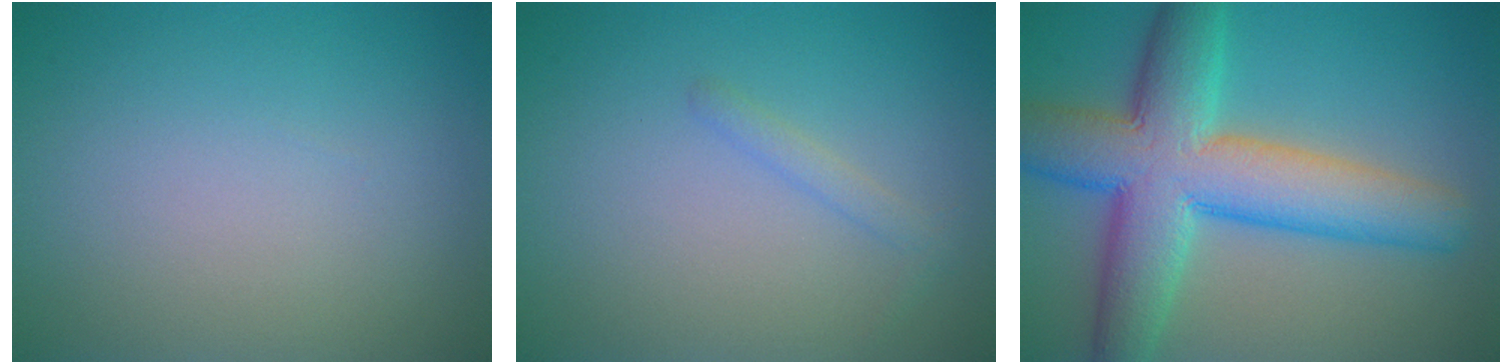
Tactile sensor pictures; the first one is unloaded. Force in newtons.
{"total": 1.1, "press": 1.1, "slide": 0.0}
{"total": 10.7, "press": 10.7, "slide": 0.3}